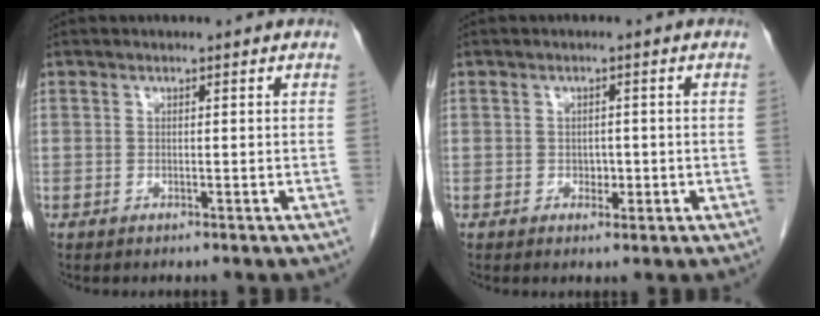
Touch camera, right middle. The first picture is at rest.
{"total": 1.7, "force": [-0.4, 1.2, 1.2], "torque": [-0.013, 0.002, -0.002]}